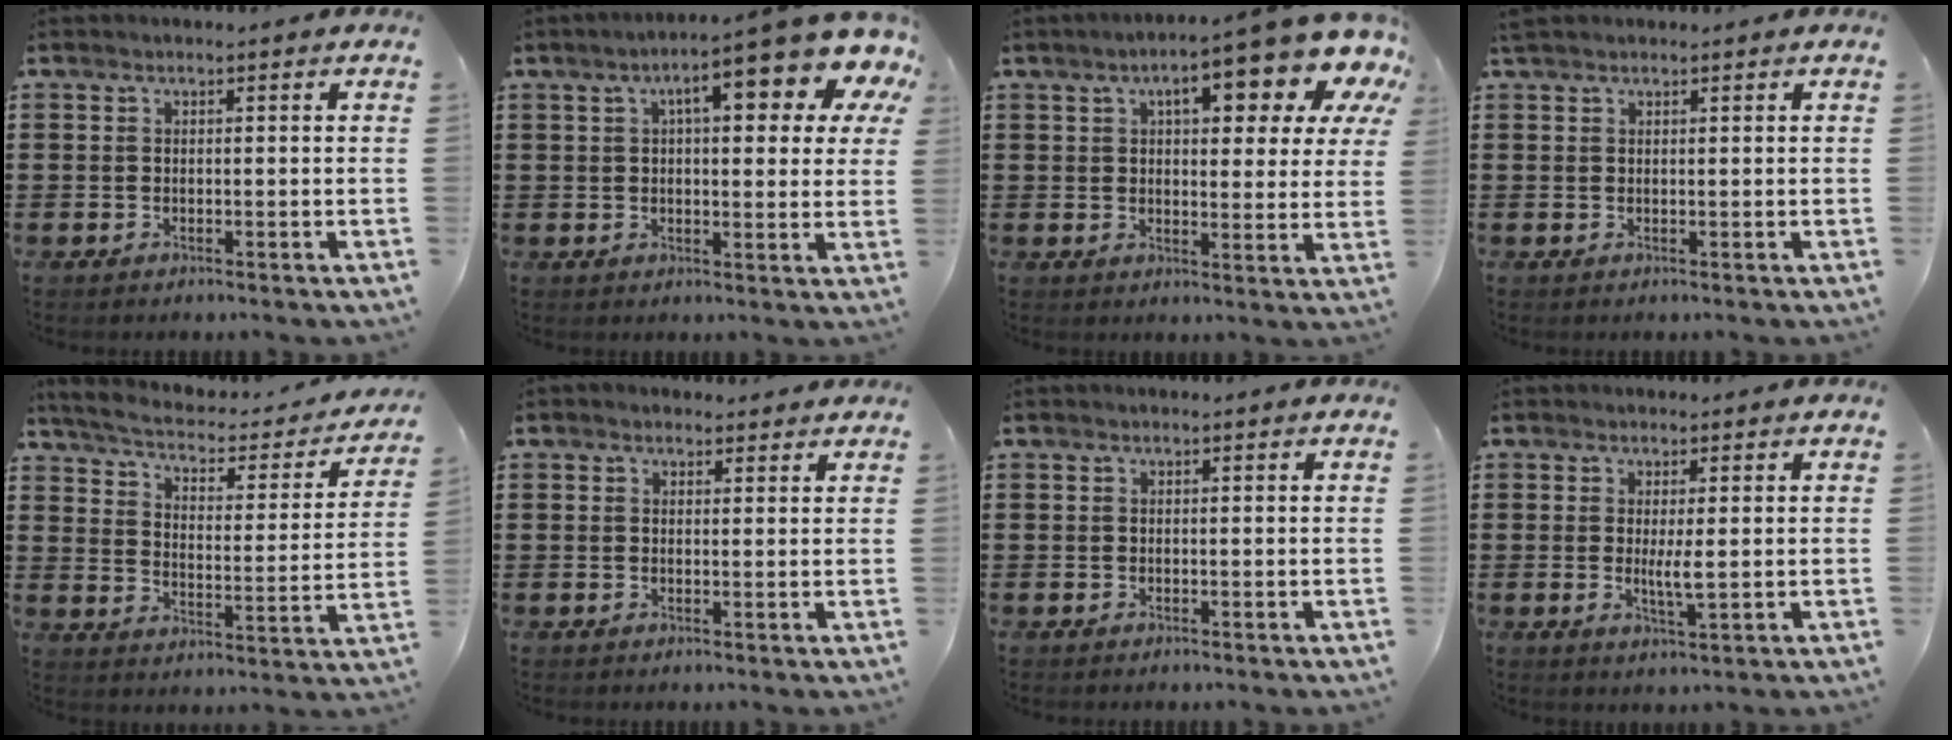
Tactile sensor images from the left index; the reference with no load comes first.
{"total": 11.7, "force": [6.4, 3.4, 9.2], "torque": [-0.133, -0.026, 0.097]}
{"total": 12.5, "force": [7.8, 4.1, 9.0], "torque": [-0.128, -0.042, 0.120]}
{"total": 1.0, "force": [0.9, 0.3, 0.4], "torque": [-0.009, 0.002, 0.017]}
{"total": 3.3, "force": [2.6, 0.9, 1.9], "torque": [-0.053, -0.021, 0.036]}
{"total": 1.5, "force": [1.4, 0.6, 0.2], "torque": [-0.006, 0.006, 0.027]}
{"total": 0.0}
{"total": 3.2, "force": [0.3, 0.4, 3.2], "torque": [-0.059, -0.006, 0.004]}